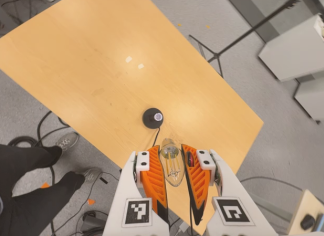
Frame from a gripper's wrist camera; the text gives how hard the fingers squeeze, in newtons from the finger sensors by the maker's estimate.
{"total": 23.6, "left": 25.7, "right": 21.5}